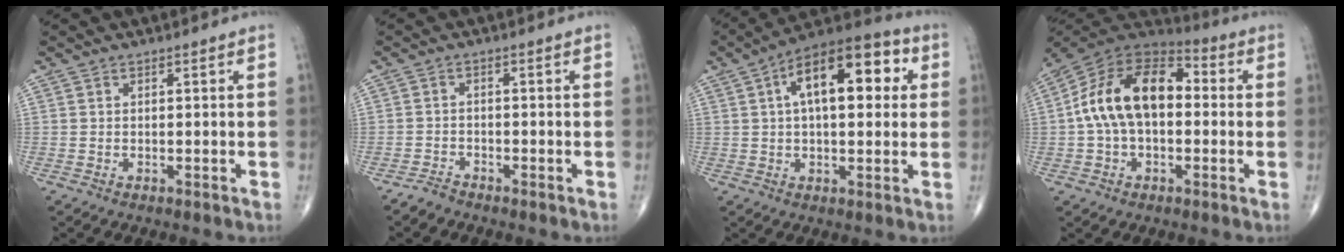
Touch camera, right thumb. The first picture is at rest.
{"total": 1.8, "force": [-1.8, 0.5, -0.1], "torque": [0.001, 0.001, -0.036]}
{"total": 18.2, "force": [4.6, 8.7, 15.3], "torque": [-0.208, 0.028, 0.060]}
{"total": 17.3, "force": [0.6, 10.6, 13.6], "torque": [-0.228, 0.044, -0.001]}